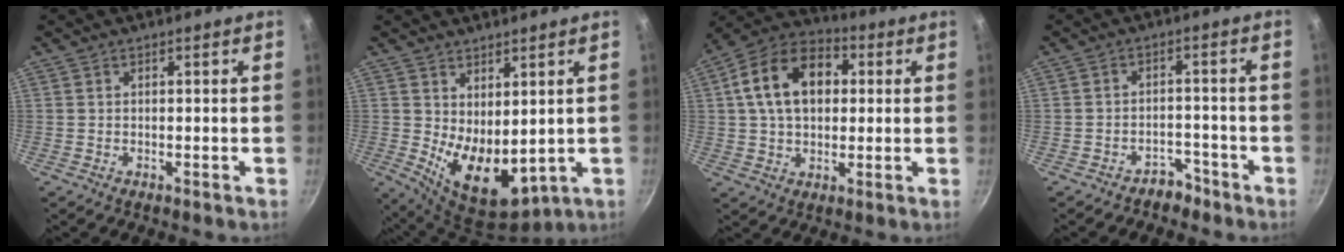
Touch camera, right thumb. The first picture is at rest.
{"total": 10.8, "force": [1.8, 6.1, 8.6], "torque": [-0.113, -0.043, 0.053]}
{"total": 15.6, "force": [3.0, 10.8, 11.0], "torque": [-0.160, 0.025, 0.033]}
{"total": 5.3, "force": [-4.4, 2.8, 1.2], "torque": [0.011, 0.054, -0.062]}